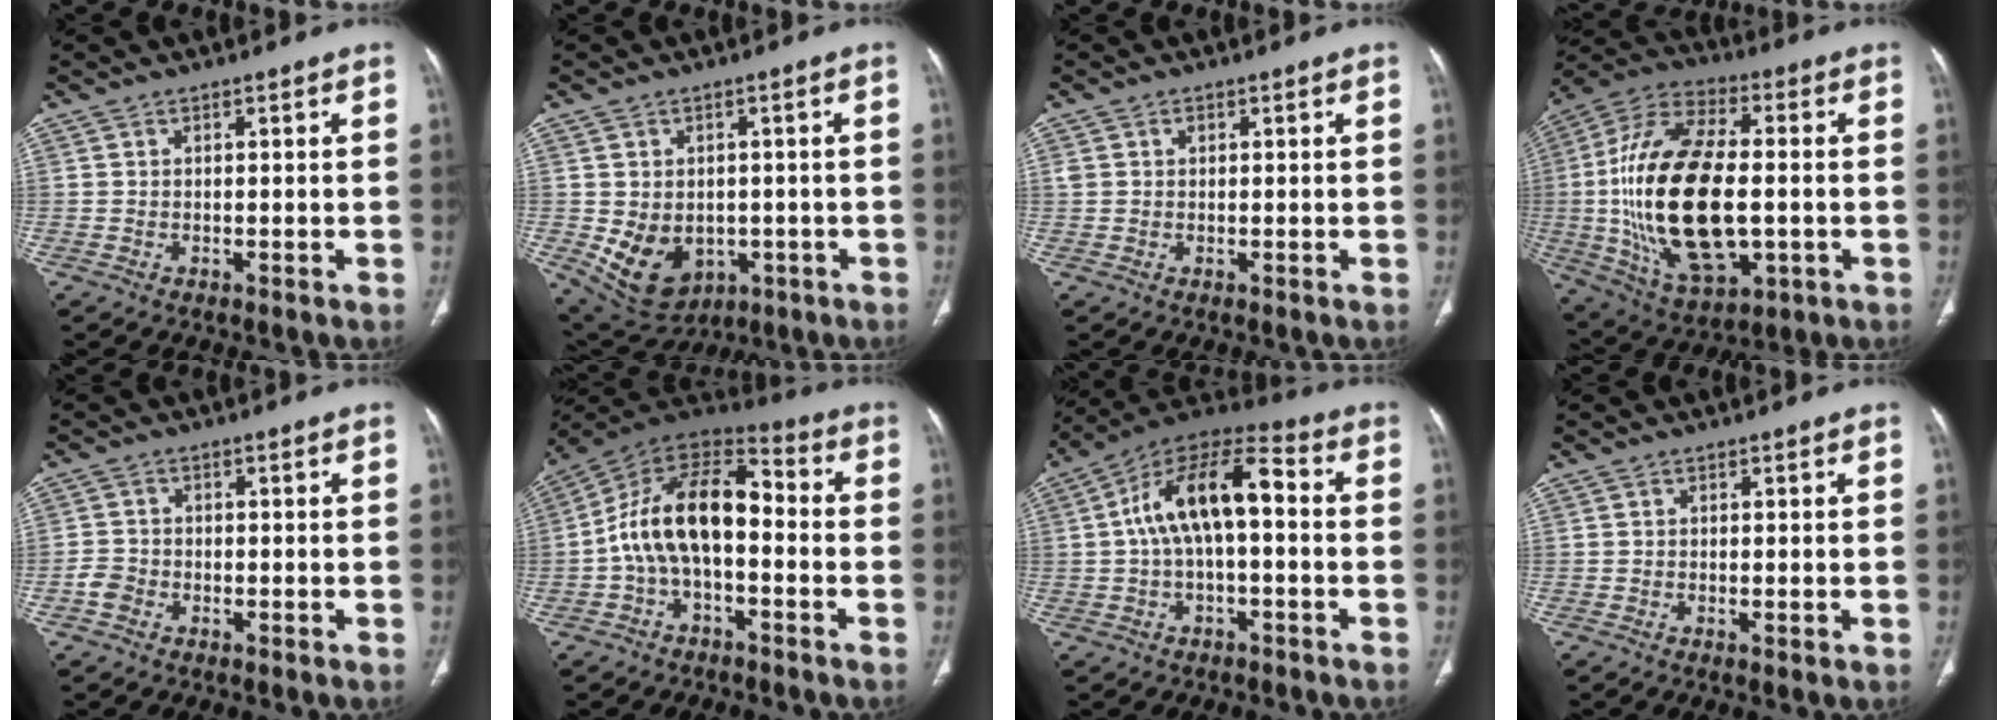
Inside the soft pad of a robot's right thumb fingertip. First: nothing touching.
{"total": 11.4, "force": [-2.5, 8.9, 6.7], "torque": [-0.094, 0.002, -0.010]}
{"total": 1.3, "force": [0.5, 1.0, 0.6], "torque": [-0.007, 0.003, 0.010]}
{"total": 26.8, "force": [-1.7, 13.6, 23.1], "torque": [-0.450, 0.004, -0.017]}
{"total": 2.7, "force": [-1.3, 2.2, 1.1], "torque": [-0.017, 0.011, -0.029]}
{"total": 16.0, "force": [-1.8, 8.8, 13.2], "torque": [-0.220, 0.054, -0.043]}
{"total": 14.5, "force": [0.7, 6.8, 12.8], "torque": [-0.222, 0.051, 0.001]}
{"total": 1.0, "force": [-0.2, 0.3, 1.0], "torque": [-0.023, -0.005, -0.005]}